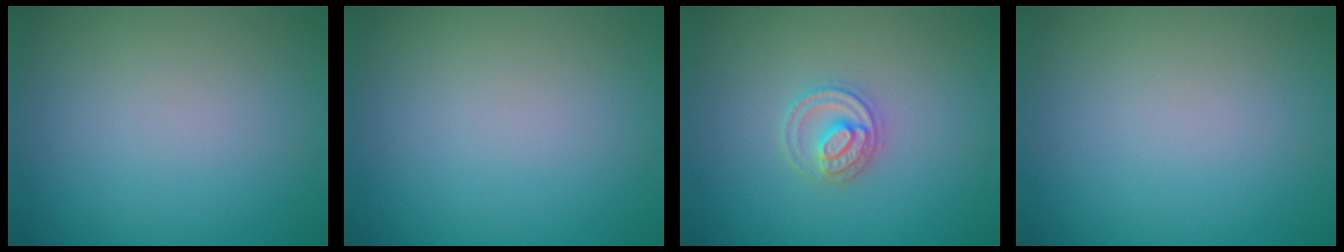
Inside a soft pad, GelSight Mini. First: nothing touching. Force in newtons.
{"total": 0.0}
{"total": 2.5, "press": 2.4, "slide": 0.3}
{"total": 0.0}